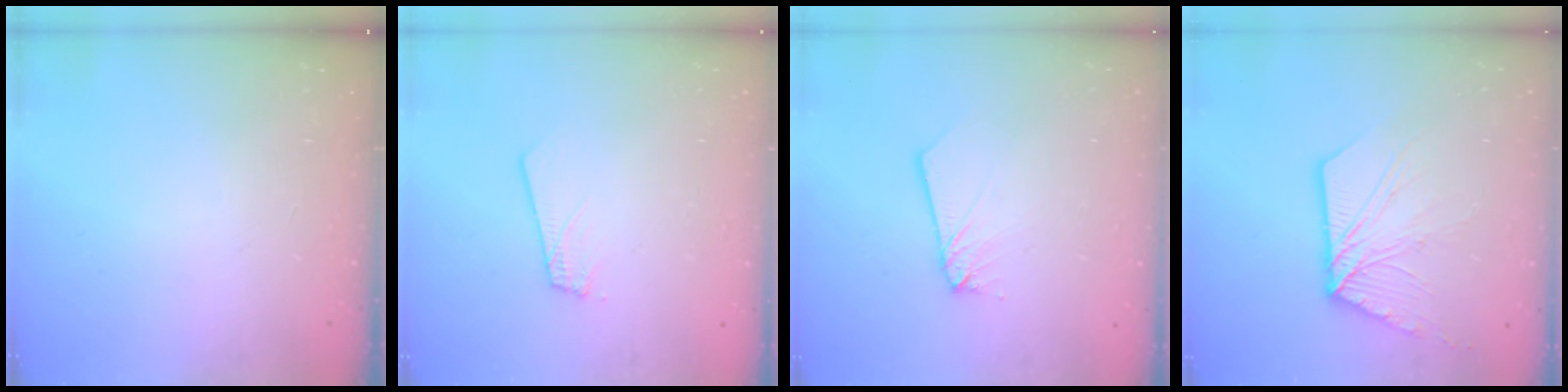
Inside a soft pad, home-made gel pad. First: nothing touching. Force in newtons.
{"total": 1.8, "press": 1.8, "slide": 0.1}
{"total": 2.6, "press": 2.6, "slide": 0.2}
{"total": 12.9, "press": 12.8, "slide": 1.4}